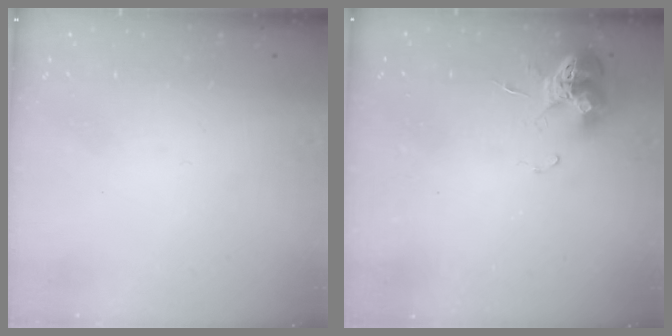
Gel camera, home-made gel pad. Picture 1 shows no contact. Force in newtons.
{"total": 10.0, "press": 9.9, "slide": 0.9}